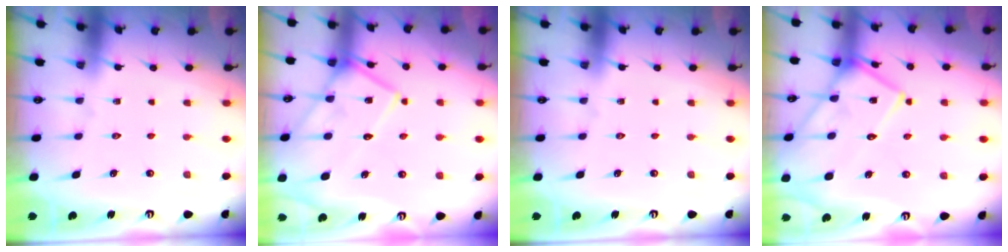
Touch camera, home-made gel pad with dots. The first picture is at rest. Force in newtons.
{"total": 13.5, "press": 13.5, "slide": 0.8}
{"total": 0.0}
{"total": 15.9, "press": 15.9, "slide": 1.0}